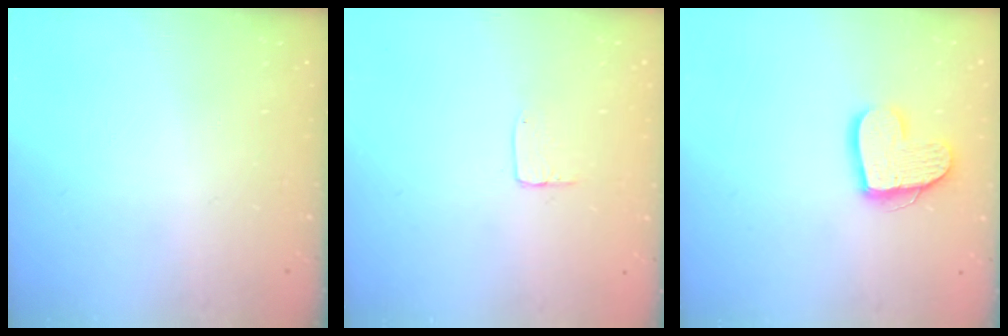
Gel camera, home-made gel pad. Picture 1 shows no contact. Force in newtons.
{"total": 3.8, "press": 3.8, "slide": 0.3}
{"total": 14.0, "press": 13.9, "slide": 1.2}